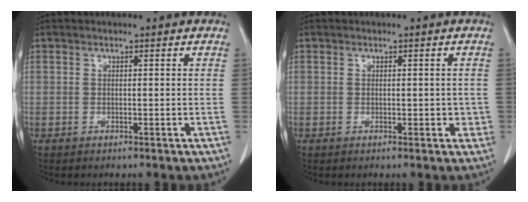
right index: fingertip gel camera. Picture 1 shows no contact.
{"total": 2.0, "force": [-0.1, 1.3, 1.5], "torque": [-0.013, 0.006, 0.001]}